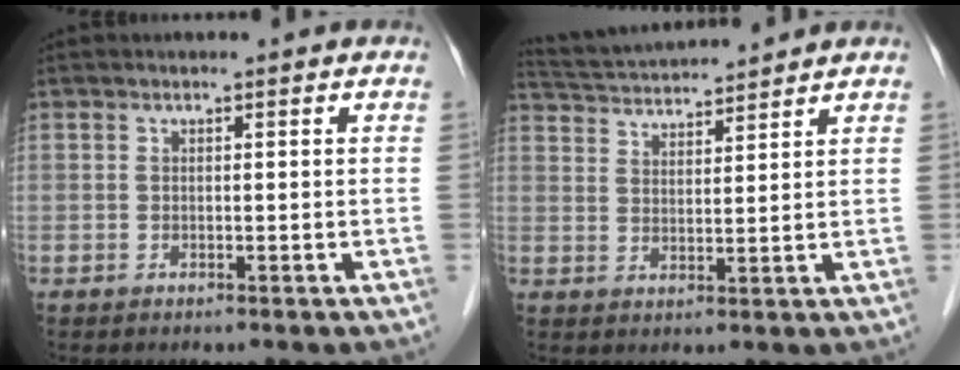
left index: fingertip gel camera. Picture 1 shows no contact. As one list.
[{"total": 9.8, "force": [9.4, -0.1, 2.6], "torque": [-0.059, 0.028, 0.159]}]